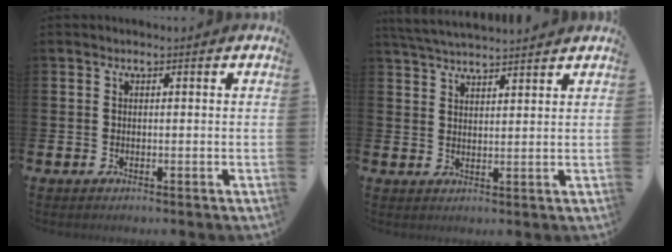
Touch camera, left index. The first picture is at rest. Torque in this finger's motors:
{"motor_torque": [0.92, -1.22, 0.41, 0.15]}